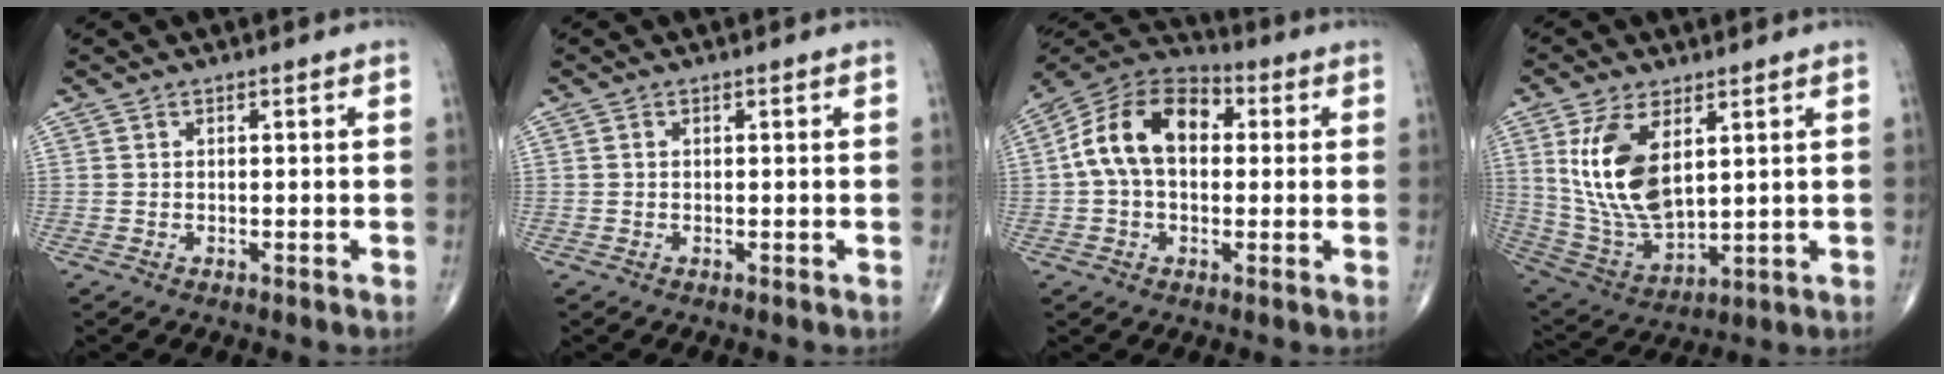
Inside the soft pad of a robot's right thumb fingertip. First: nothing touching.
{"total": 0.0}
{"total": 14.5, "force": [1.8, 9.5, 10.9], "torque": [-0.182, 0.035, 0.018]}
{"total": 15.3, "force": [4.6, 7.8, 12.3], "torque": [-0.236, -0.023, 0.107]}